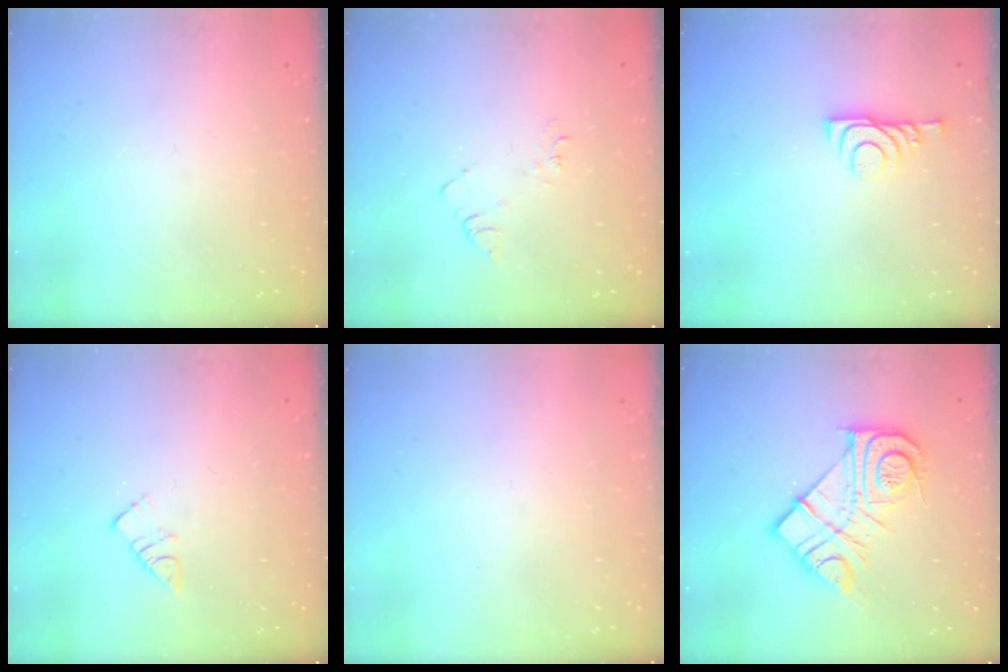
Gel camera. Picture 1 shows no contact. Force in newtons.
{"total": 5.7, "press": 5.7, "slide": 0.5}
{"total": 6.7, "press": 6.7, "slide": 0.7}
{"total": 5.8, "press": 5.8, "slide": 0.2}
{"total": 1.7, "press": 1.7, "slide": 0.2}
{"total": 16.4, "press": 16.3, "slide": 1.1}